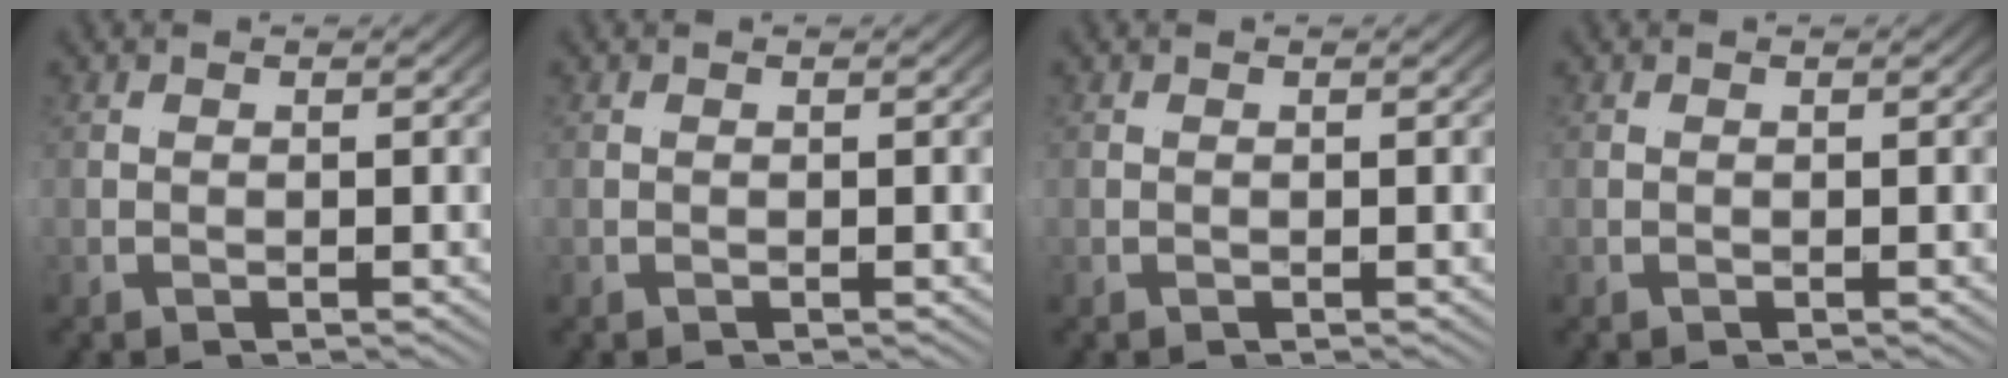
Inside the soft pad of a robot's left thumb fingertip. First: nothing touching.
{"total": 0.0}
{"total": 0.0}
{"total": 0.0}